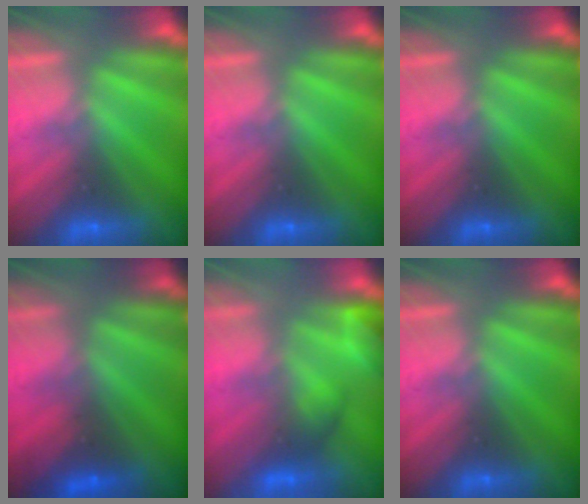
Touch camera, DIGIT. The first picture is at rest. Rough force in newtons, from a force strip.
{"total": 0.0}
{"total": 0.0}
{"total": 1.6}
{"total": 4.7}
{"total": 0.0}